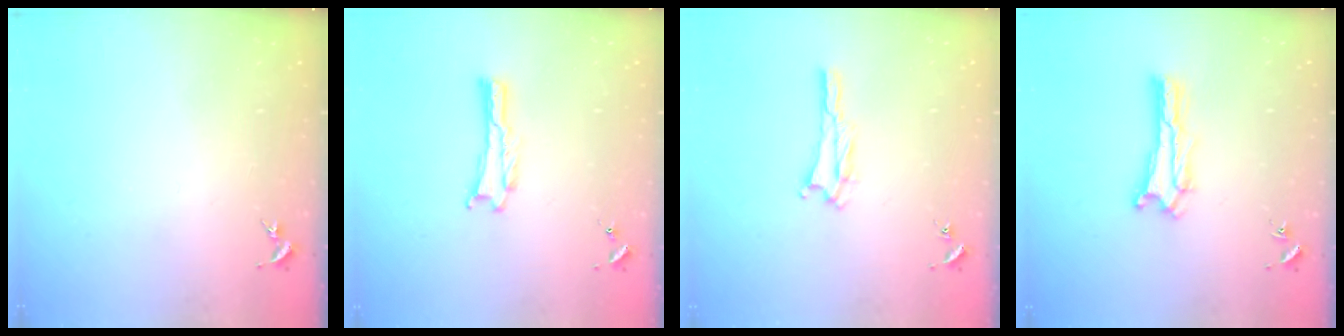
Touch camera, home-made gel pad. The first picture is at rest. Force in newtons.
{"total": 0.0}
{"total": 2.1, "press": 2.1, "slide": 0.3}
{"total": 0.7, "press": 0.6, "slide": 0.2}